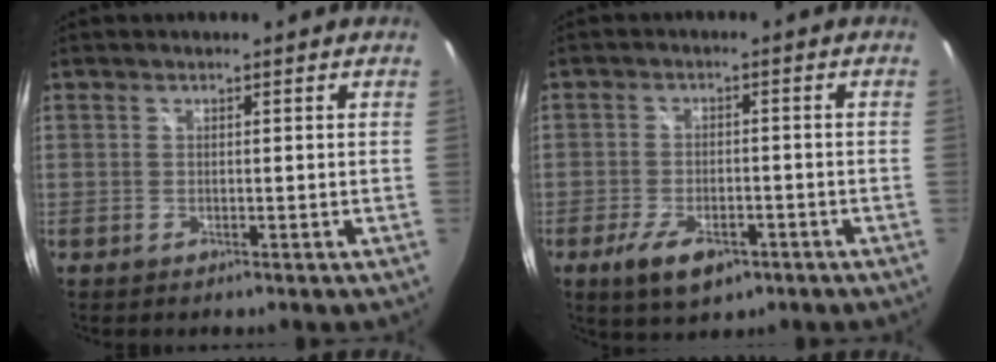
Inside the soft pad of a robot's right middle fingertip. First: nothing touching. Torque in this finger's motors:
{"motor_torque": [0.68, -0.61, 0.31, 0.07]}